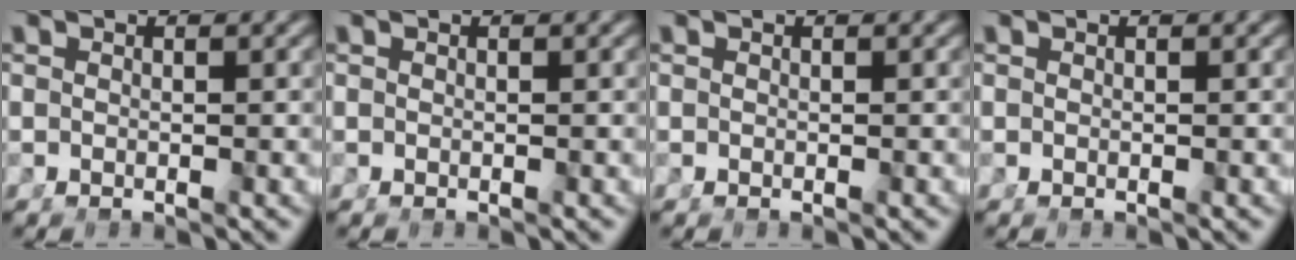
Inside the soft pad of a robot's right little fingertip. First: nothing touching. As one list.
[{"total": 0.0}, {"total": 0.0}, {"total": 0.0}]